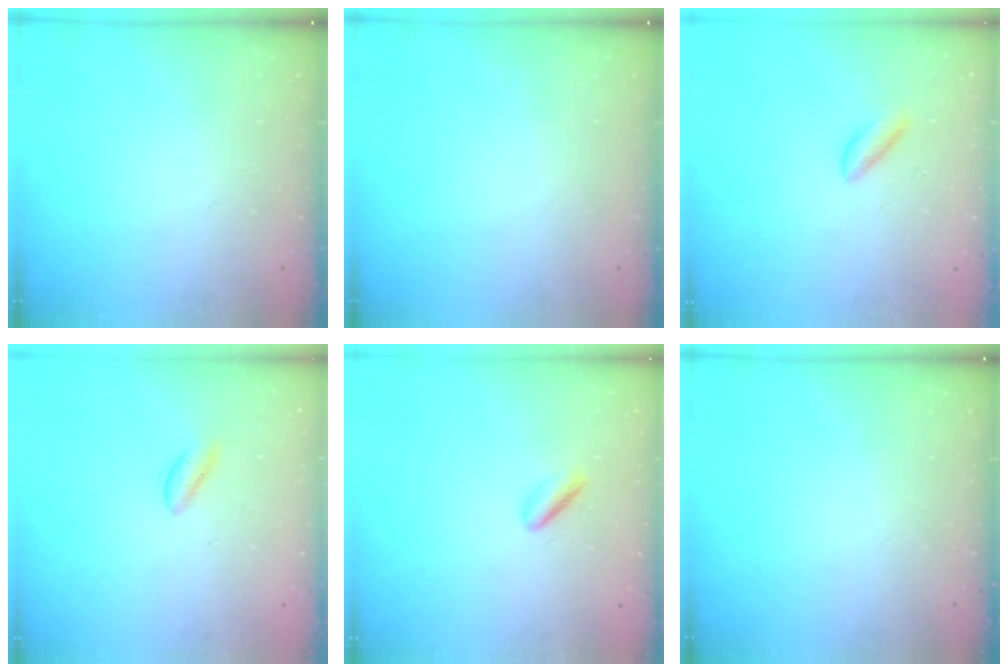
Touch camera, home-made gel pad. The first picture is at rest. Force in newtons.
{"total": 0.0}
{"total": 2.9, "press": 2.9, "slide": 0.3}
{"total": 1.1, "press": 1.0, "slide": 0.3}
{"total": 2.1, "press": 1.9, "slide": 0.9}
{"total": 0.0}